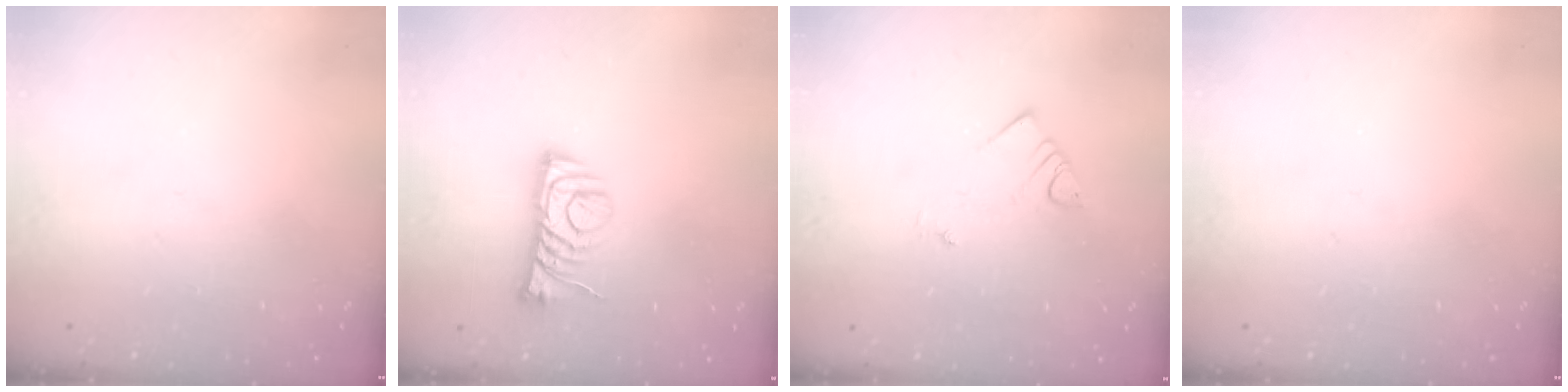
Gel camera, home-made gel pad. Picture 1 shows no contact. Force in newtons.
{"total": 9.9, "press": 9.8, "slide": 0.8}
{"total": 1.9, "press": 1.8, "slide": 0.4}
{"total": 0.0}